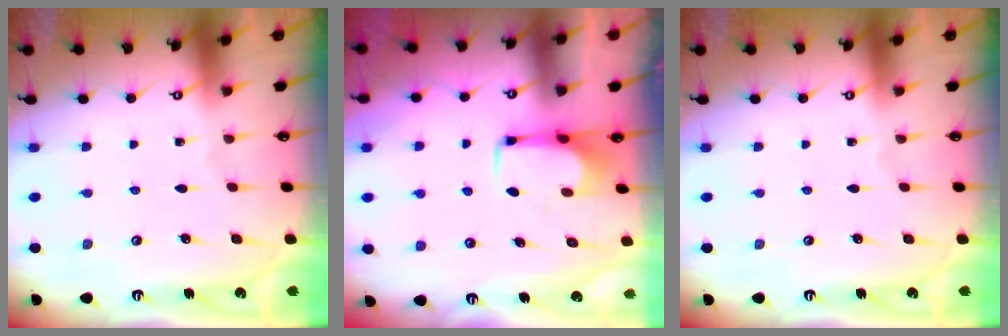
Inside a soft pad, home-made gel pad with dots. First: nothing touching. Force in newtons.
{"total": 1.7, "press": 1.7, "slide": 0.4}
{"total": 0.0}